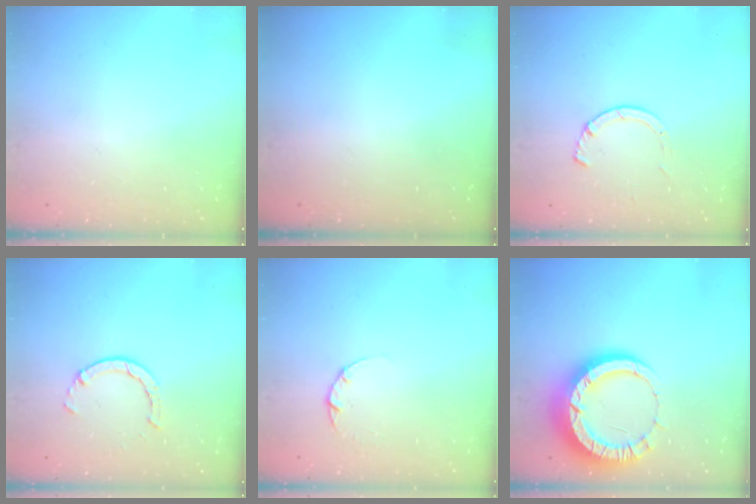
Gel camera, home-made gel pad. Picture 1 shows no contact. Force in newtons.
{"total": 0.0}
{"total": 3.2, "press": 3.2, "slide": 0.4}
{"total": 2.9, "press": 2.9, "slide": 0.4}
{"total": 2.2, "press": 2.2, "slide": 0.3}
{"total": 13.2, "press": 13.1, "slide": 1.3}